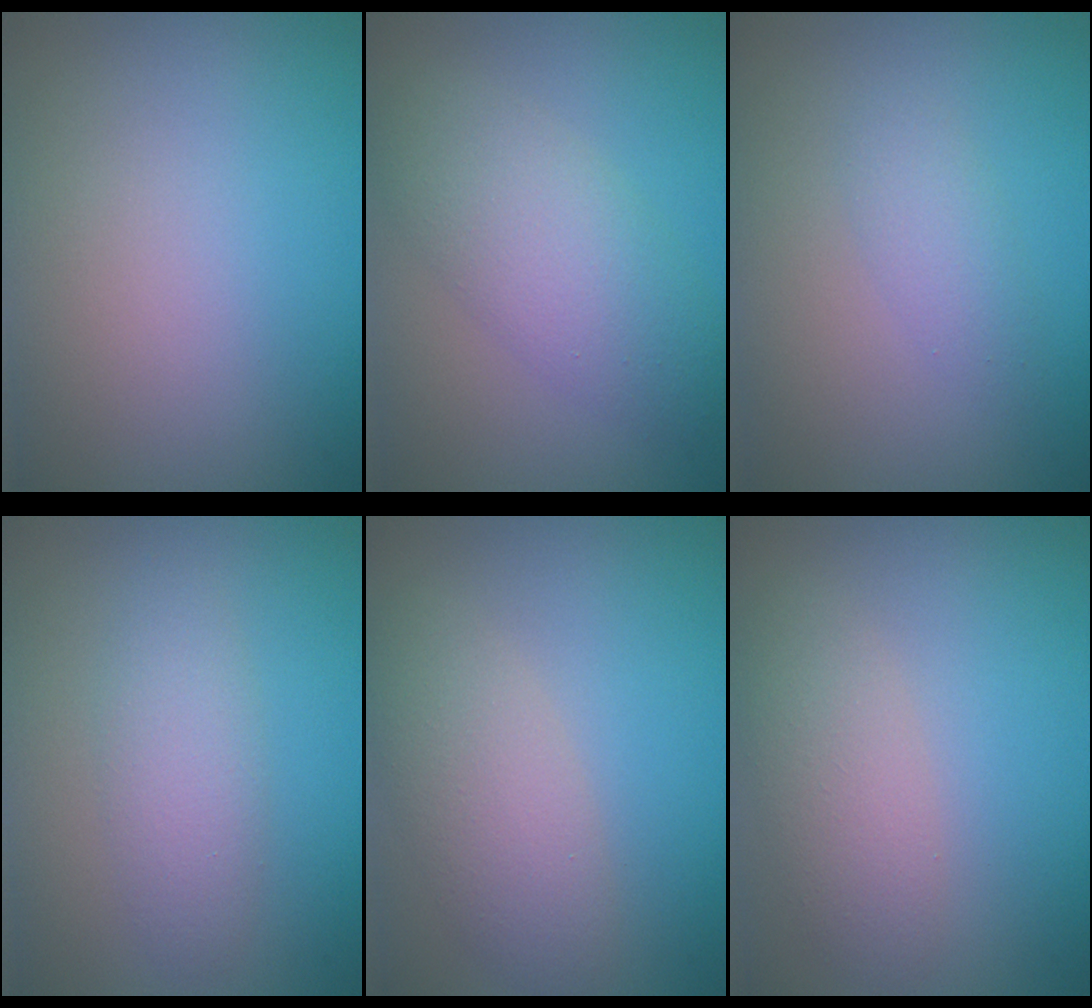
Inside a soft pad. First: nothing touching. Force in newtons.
{"total": 4.7, "press": 4.7, "slide": 0.0}
{"total": 1.5, "press": 1.5, "slide": 0.1}
{"total": 2.7, "press": 2.7, "slide": 0.1}
{"total": 3.6, "press": 3.6, "slide": 0.1}
{"total": 3.0, "press": 3.0, "slide": 0.1}